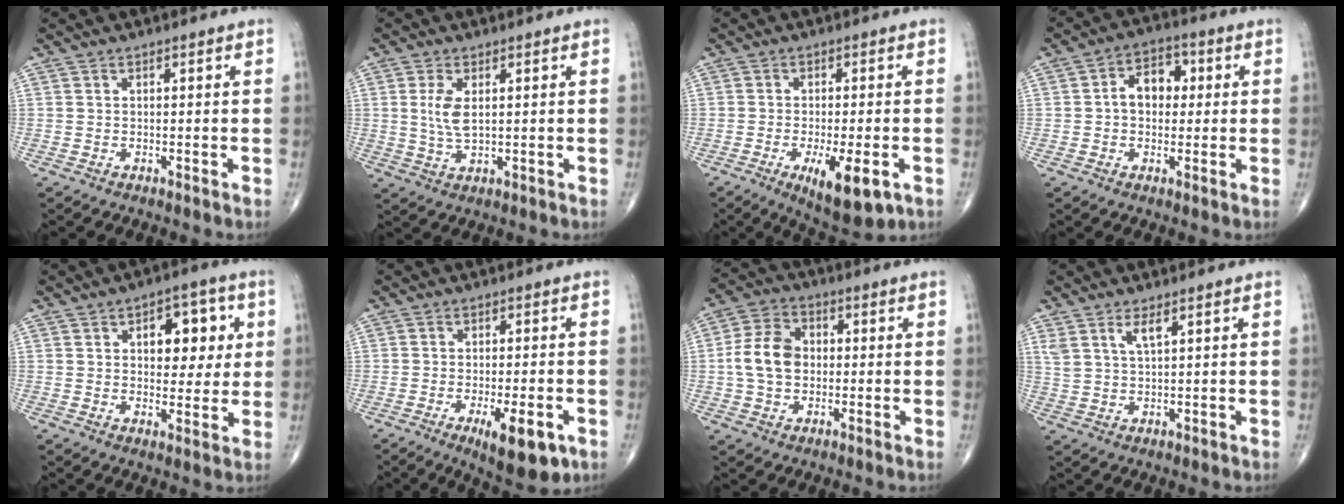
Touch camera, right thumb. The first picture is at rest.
{"total": 5.2, "force": [1.0, 2.4, 4.5], "torque": [-0.094, -0.008, 0.024]}
{"total": 10.3, "force": [-3.8, 3.3, 9.0], "torque": [-0.136, -0.012, -0.051]}
{"total": 7.4, "force": [0.7, 5.3, 5.1], "torque": [-0.058, 0.020, 0.002]}
{"total": 11.0, "force": [3.0, 6.4, 8.5], "torque": [-0.067, -0.005, 0.038]}
{"total": 10.0, "force": [-4.2, 3.2, 8.6], "torque": [-0.118, -0.004, -0.053]}
{"total": 10.1, "force": [-0.1, 7.5, 6.7], "torque": [-0.114, 0.020, -0.009]}
{"total": 4.0, "force": [2.3, 1.3, 3.0], "torque": [-0.062, -0.008, 0.050]}